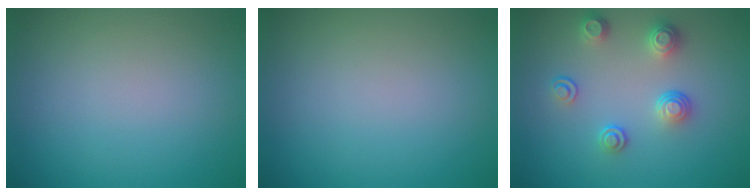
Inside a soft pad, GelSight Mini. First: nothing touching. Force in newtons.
{"total": 0.0}
{"total": 2.9, "press": 2.6, "slide": 1.4}